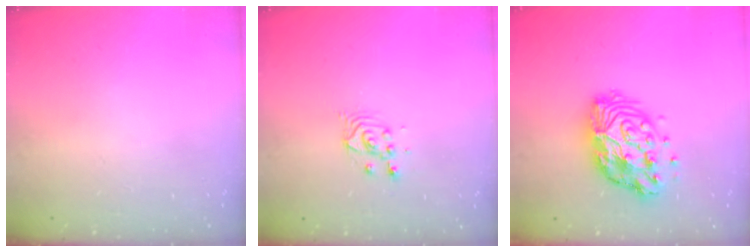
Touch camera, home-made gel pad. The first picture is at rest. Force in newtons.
{"total": 2.9, "press": 2.9, "slide": 0.1}
{"total": 14.6, "press": 14.5, "slide": 1.1}